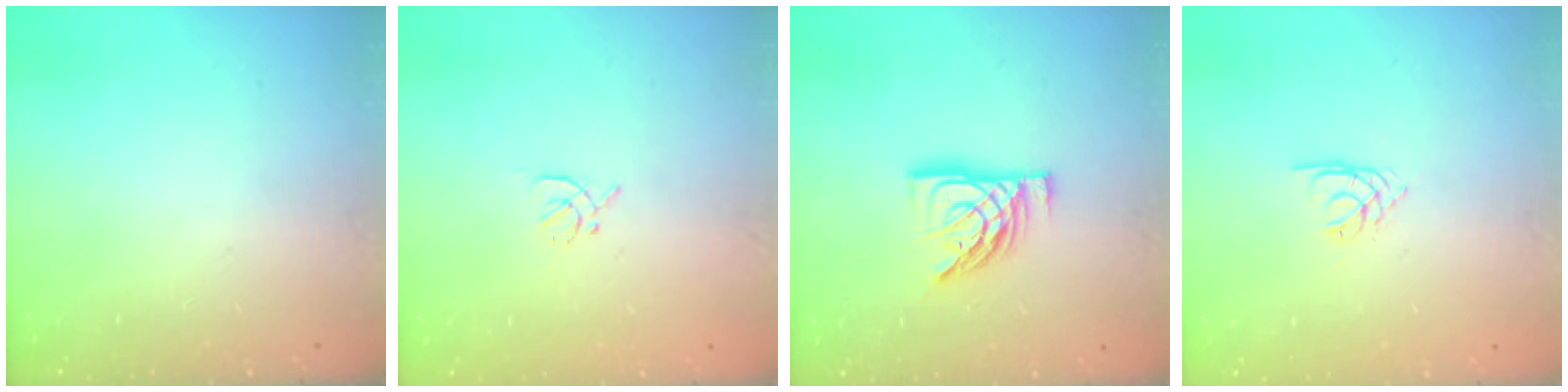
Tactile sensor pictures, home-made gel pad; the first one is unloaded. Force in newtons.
{"total": 1.9, "press": 1.8, "slide": 0.5}
{"total": 12.8, "press": 12.7, "slide": 1.5}
{"total": 1.7, "press": 1.7, "slide": 0.4}